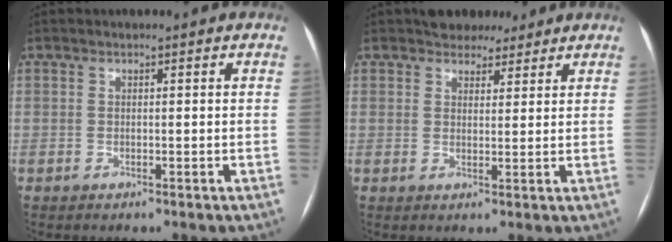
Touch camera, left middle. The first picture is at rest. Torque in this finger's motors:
{"motor_torque": [0.21, -0.24, 0.08, 0.01]}